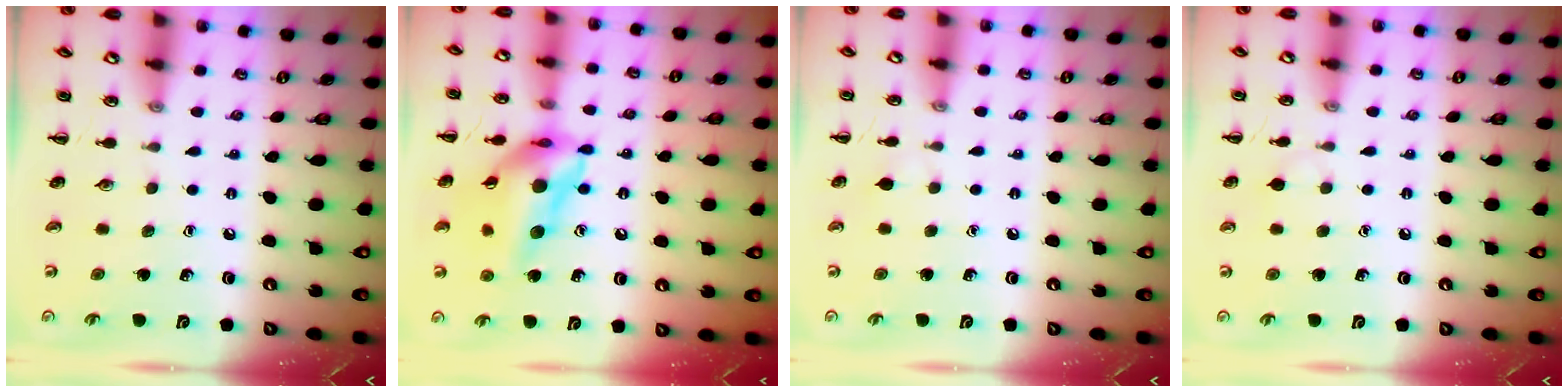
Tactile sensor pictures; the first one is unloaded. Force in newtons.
{"total": 16.7, "press": 16.2, "slide": 4.1}
{"total": 2.7, "press": 2.5, "slide": 1.0}
{"total": 4.1, "press": 3.8, "slide": 1.5}